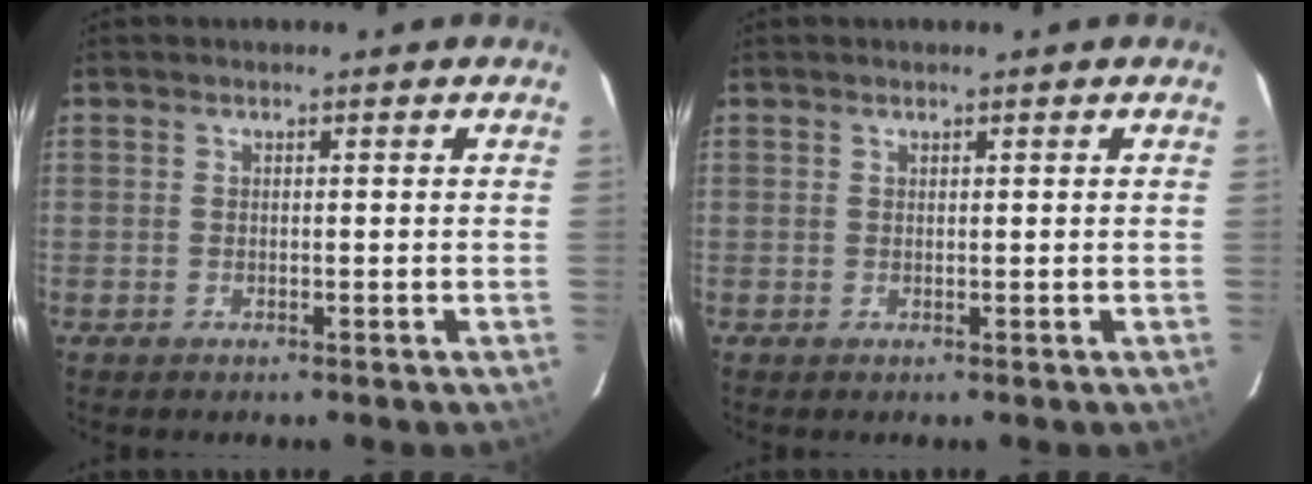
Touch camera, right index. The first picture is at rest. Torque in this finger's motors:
{"motor_torque": [0.23, 0.21, 0.03, -0.01]}